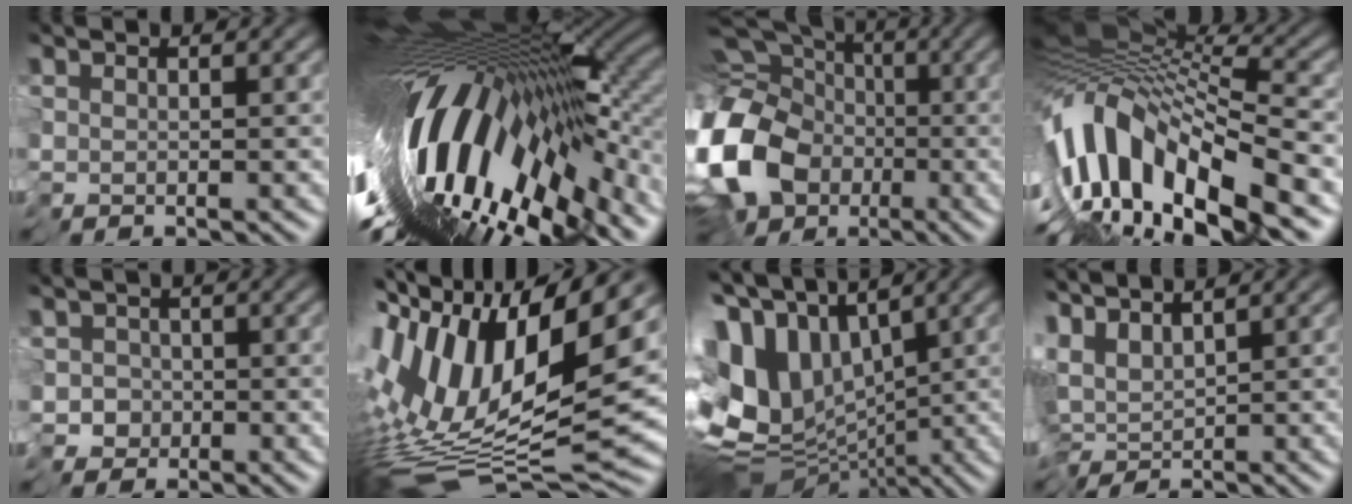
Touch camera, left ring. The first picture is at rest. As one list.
[{"total": 16.5, "force": [-4.7, 4.5, 15.2], "torque": [-0.263, 0.000, -0.083]}, {"total": 17.0, "force": [-4.2, 13.1, 10.0], "torque": [-0.233, -0.019, -0.094]}, {"total": 12.7, "force": [-5.1, 3.5, 11.0], "torque": [-0.212, 0.025, -0.095]}, {"total": 2.9, "force": [-1.8, 2.2, 0.8], "torque": [0.015, 0.013, -0.051]}, {"total": 15.4, "force": [1.9, 4.2, 14.7], "torque": [-0.285, 0.016, 0.027]}, {"total": 14.2, "force": [-0.1, 8.8, 11.1], "torque": [-0.218, -0.008, 0.033]}, {"total": 3.4, "force": [1.5, 0.4, 3.0], "torque": [-0.059, 0.008, 0.020]}]